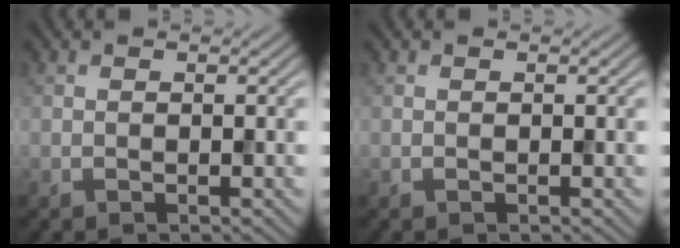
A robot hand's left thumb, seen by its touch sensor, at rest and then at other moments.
{"total": 0.0}